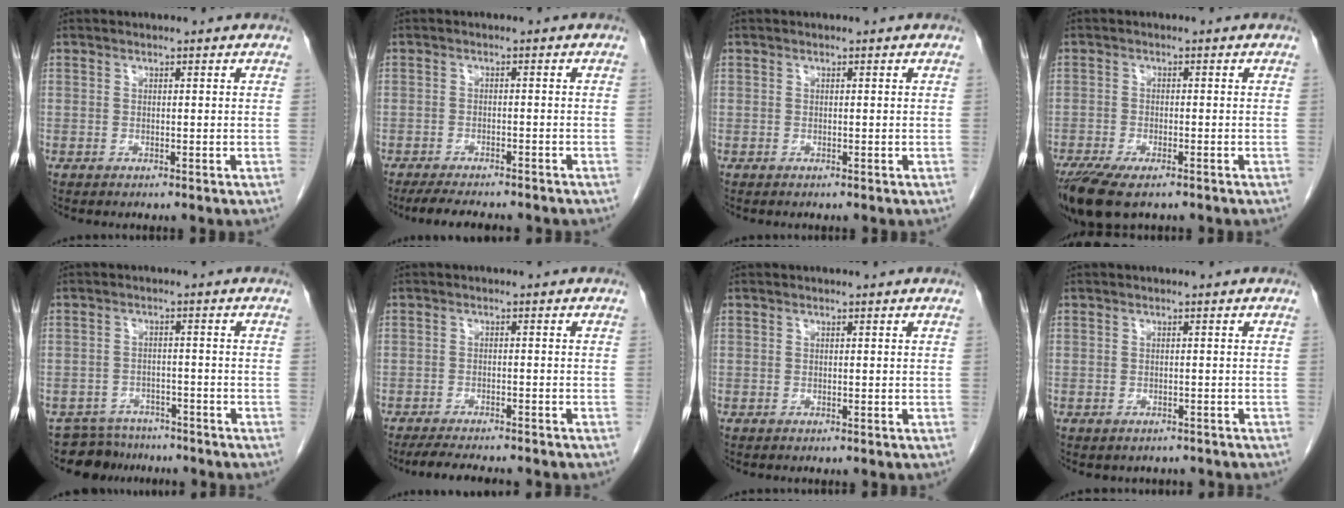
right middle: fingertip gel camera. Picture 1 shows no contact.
{"total": 9.4, "force": [-8.1, 2.0, 4.4], "torque": [-0.063, -0.009, -0.111]}
{"total": 0.0}
{"total": 8.5, "force": [-6.1, 2.7, 5.3], "torque": [-0.087, -0.018, -0.099]}
{"total": 7.1, "force": [-6.5, 3.0, -0.2], "torque": [0.007, 0.007, -0.093]}
{"total": 8.6, "force": [-7.6, 1.3, 3.9], "torque": [-0.056, -0.013, -0.109]}
{"total": 0.0}
{"total": 1.9, "force": [-1.7, 0.9, 0.3], "torque": [-0.006, 0.000, -0.021]}